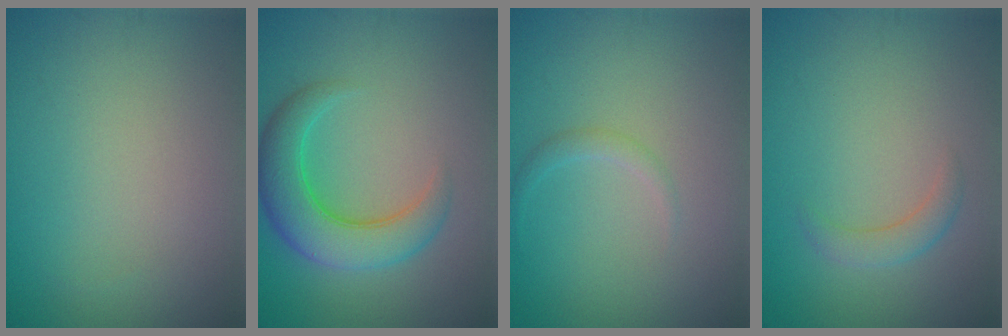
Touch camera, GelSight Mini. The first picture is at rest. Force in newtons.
{"total": 5.8, "press": 5.8, "slide": 0.2}
{"total": 1.0, "press": 1.0, "slide": 0.1}
{"total": 1.7, "press": 1.7, "slide": 0.1}